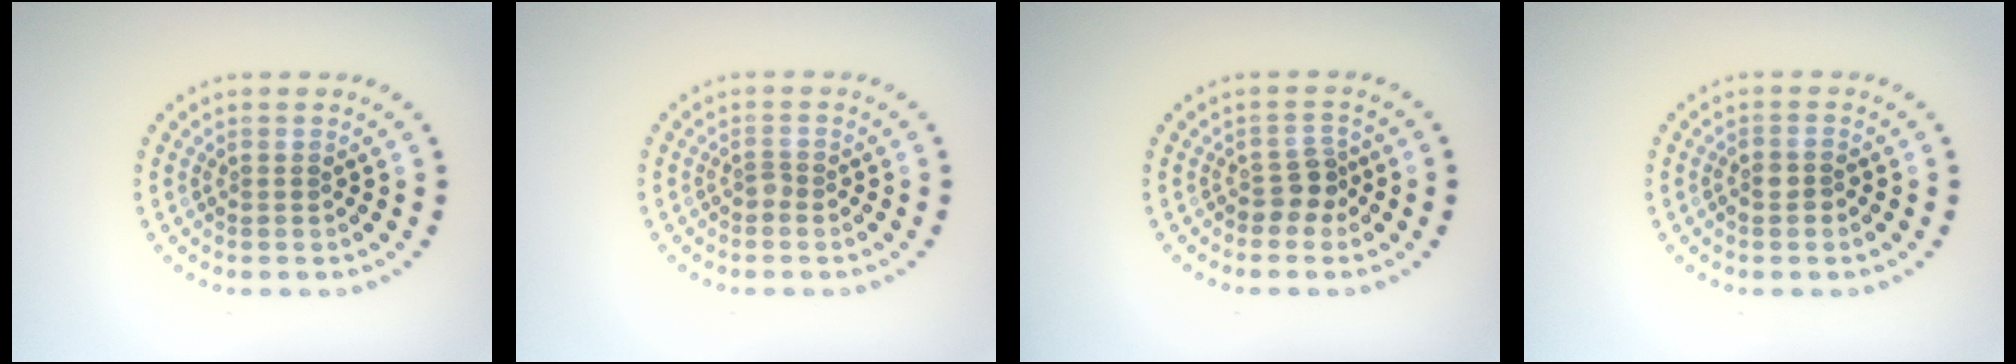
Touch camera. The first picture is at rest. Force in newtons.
{"total": 0.8, "press": 0.6, "slide": 0.6}
{"total": 1.9, "press": 1.6, "slide": 1.1}
{"total": 1.5, "press": 1.3, "slide": 0.6}